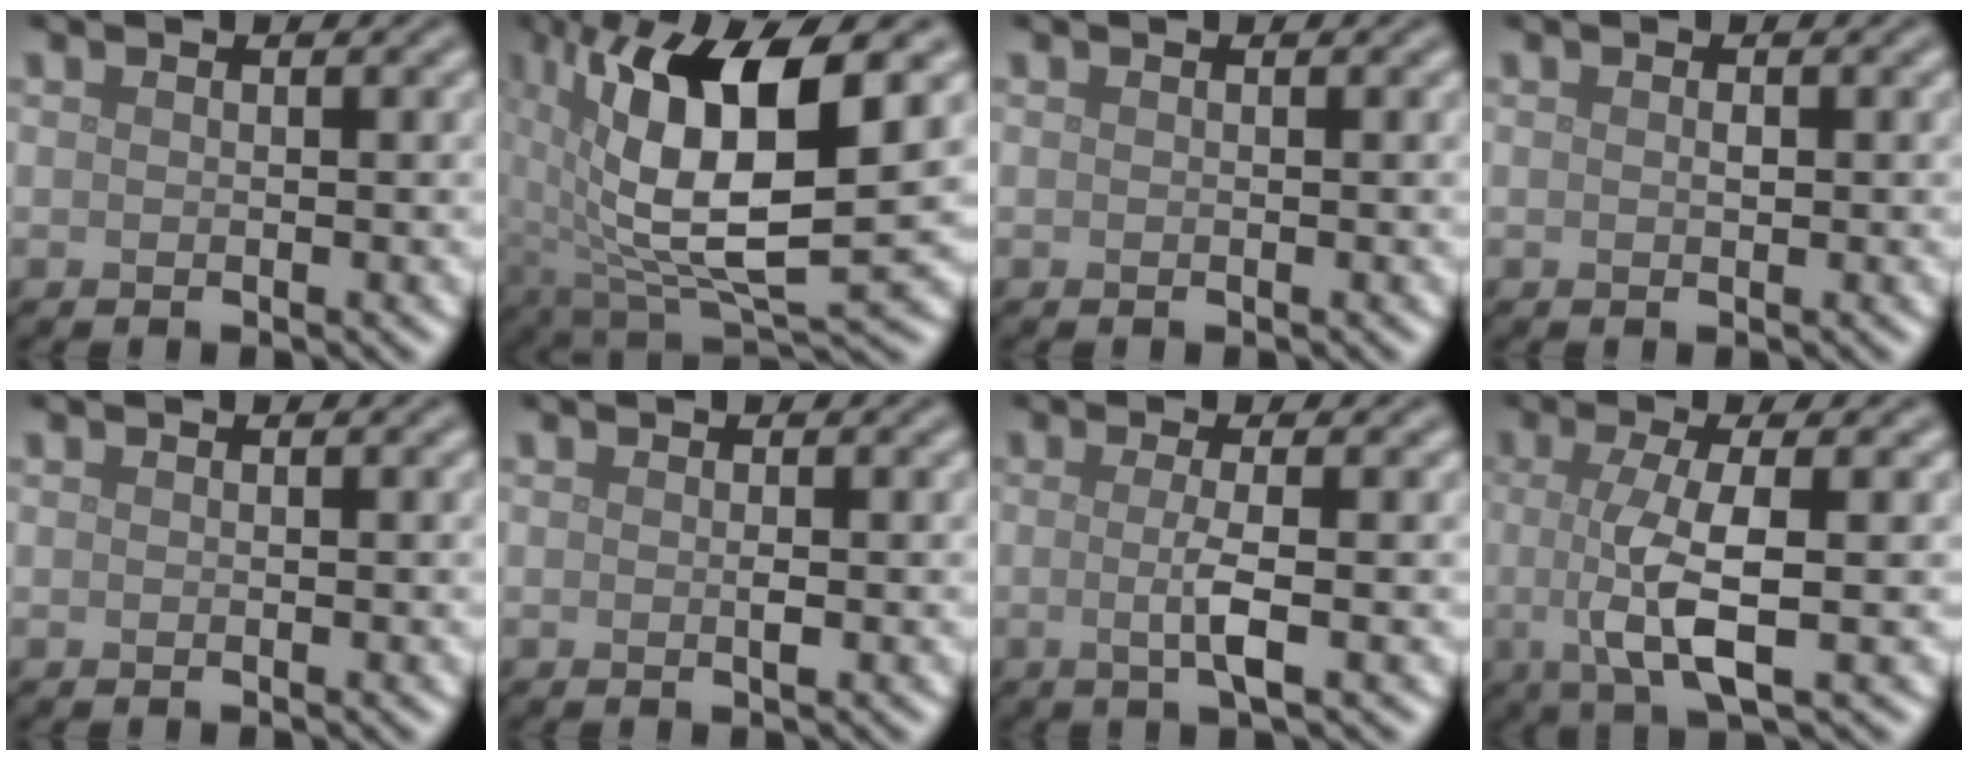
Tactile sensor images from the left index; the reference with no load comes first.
{"total": 12.7, "force": [2.7, 4.9, 11.4], "torque": [-0.206, -0.012, 0.058]}
{"total": 0.0}
{"total": 0.6, "force": [0.1, 0.3, 0.5], "torque": [-0.011, 0.001, 0.001]}
{"total": 0.0}
{"total": 0.6, "force": [0.0, 0.1, 0.6], "torque": [-0.012, -0.001, 0.000]}
{"total": 2.9, "force": [-0.2, 0.6, 2.9], "torque": [-0.052, -0.008, -0.007]}
{"total": 5.7, "force": [-0.4, 1.5, 5.5], "torque": [-0.102, -0.003, -0.010]}